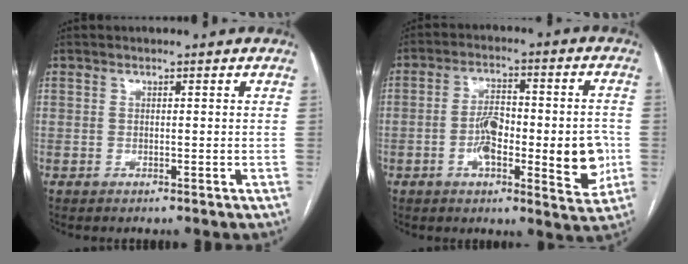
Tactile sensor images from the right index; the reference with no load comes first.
{"total": 13.9, "force": [-2.5, 4.4, 12.9], "torque": [-0.184, 0.010, -0.034]}